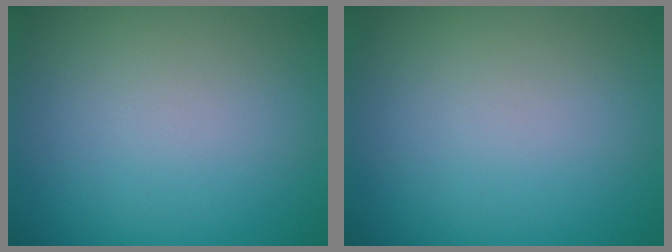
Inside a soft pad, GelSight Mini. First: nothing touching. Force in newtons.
{"total": 0.0}